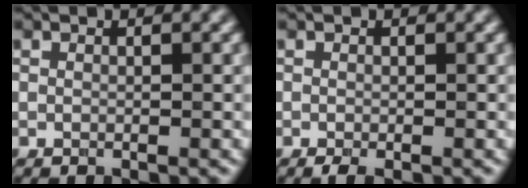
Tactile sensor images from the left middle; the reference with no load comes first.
{"total": 1.0, "force": [-0.5, 0.2, 0.8], "torque": [-0.016, -0.003, -0.010]}